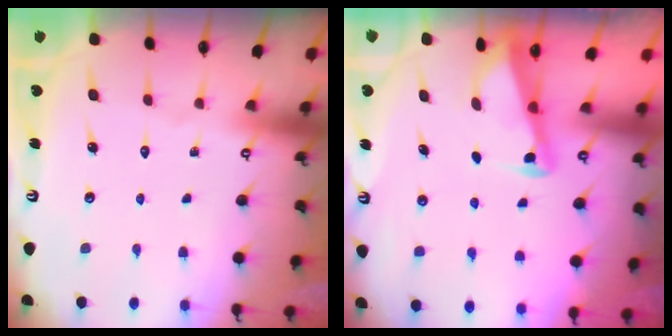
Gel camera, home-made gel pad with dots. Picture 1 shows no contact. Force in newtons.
{"total": 2.7, "press": 2.7, "slide": 0.3}